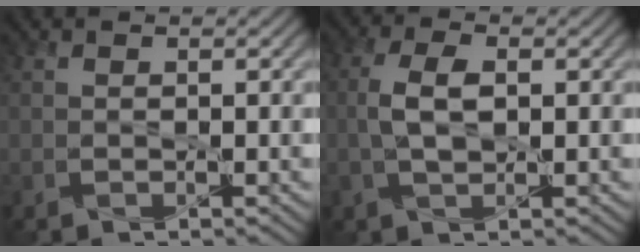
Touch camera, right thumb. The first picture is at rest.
{"total": 4.3, "force": [0.0, 2.2, 3.7], "torque": [-0.092, 0.003, 0.000]}